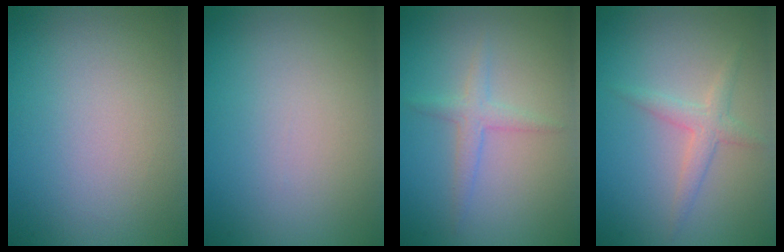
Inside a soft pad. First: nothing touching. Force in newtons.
{"total": 0.0}
{"total": 1.8, "press": 1.8, "slide": 0.1}
{"total": 2.0, "press": 2.0, "slide": 0.1}